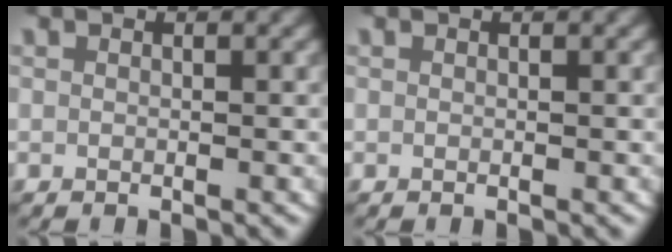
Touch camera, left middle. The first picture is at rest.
{"total": 0.0}